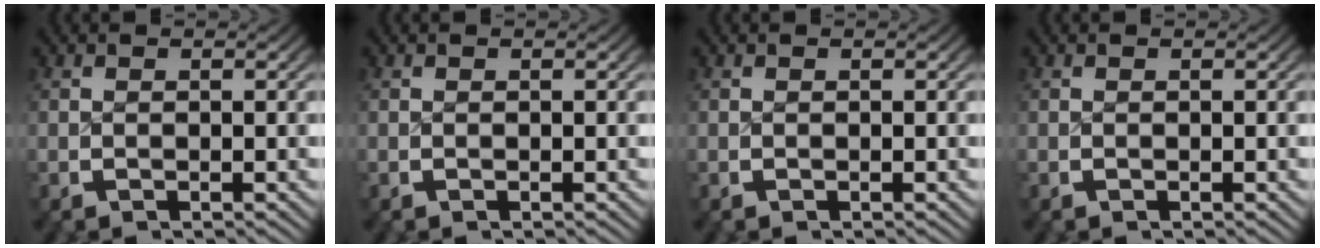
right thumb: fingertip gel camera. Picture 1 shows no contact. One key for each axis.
{"total": 0.0}
{"total": 0.0}
{"total": 0.0}